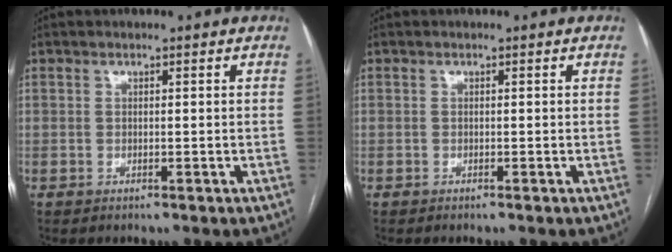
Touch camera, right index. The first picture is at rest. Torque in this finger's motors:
{"motor_torque": [-0.10, -0.02, -0.04, 0.00]}